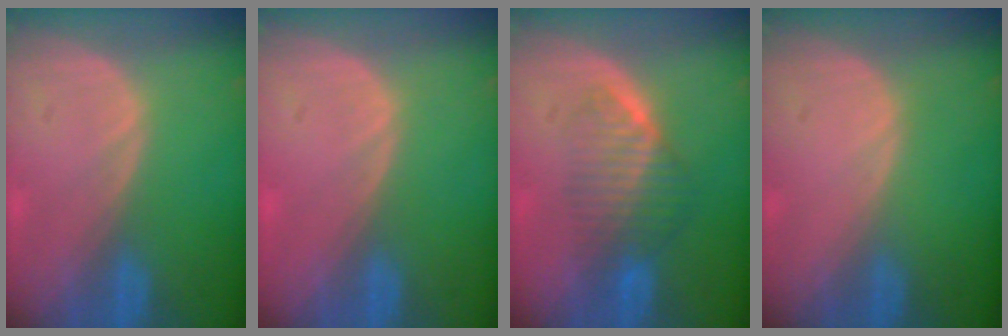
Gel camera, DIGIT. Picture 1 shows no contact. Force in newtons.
{"total": 0.5, "press": 0.1, "slide": 0.5}
{"total": 6.6, "press": 6.0, "slide": 2.8}
{"total": 0.0}